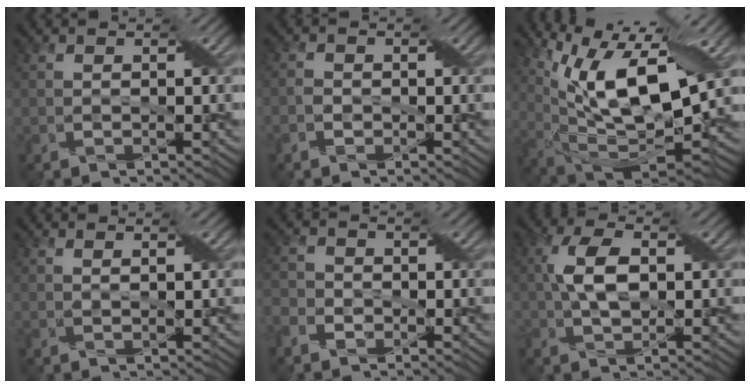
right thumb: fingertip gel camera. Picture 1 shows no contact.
{"total": 1.5, "force": [-0.8, 1.2, 0.5], "torque": [-0.010, -0.001, -0.015]}
{"total": 15.5, "force": [6.4, 6.0, 12.8], "torque": [-0.251, -0.003, 0.124]}
{"total": 0.8, "force": [0.5, 0.2, 0.6], "torque": [-0.008, -0.002, 0.013]}
{"total": 2.9, "force": [-1.7, 2.3, 0.7], "torque": [-0.022, -0.005, -0.038]}
{"total": 5.2, "force": [0.4, 2.9, 4.3], "torque": [-0.096, 0.005, 0.011]}